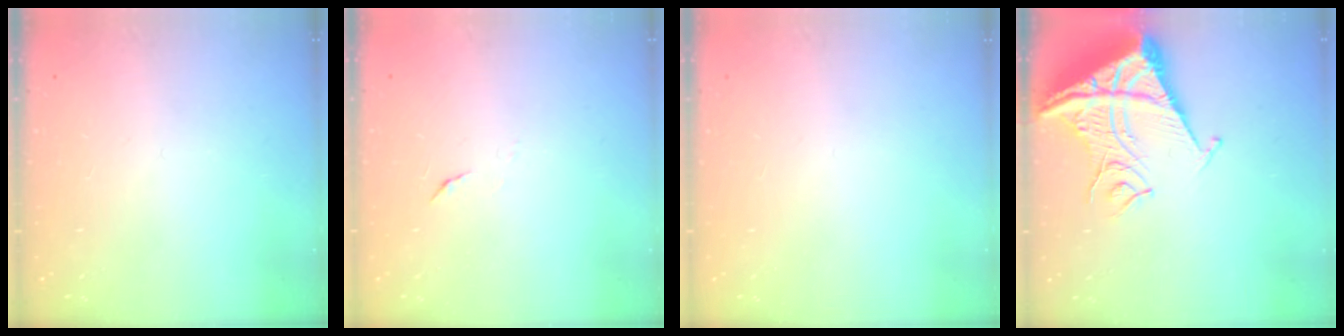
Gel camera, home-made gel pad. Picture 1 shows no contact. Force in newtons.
{"total": 3.9, "press": 3.9, "slide": 0.4}
{"total": 0.0}
{"total": 16.6, "press": 16.4, "slide": 2.0}